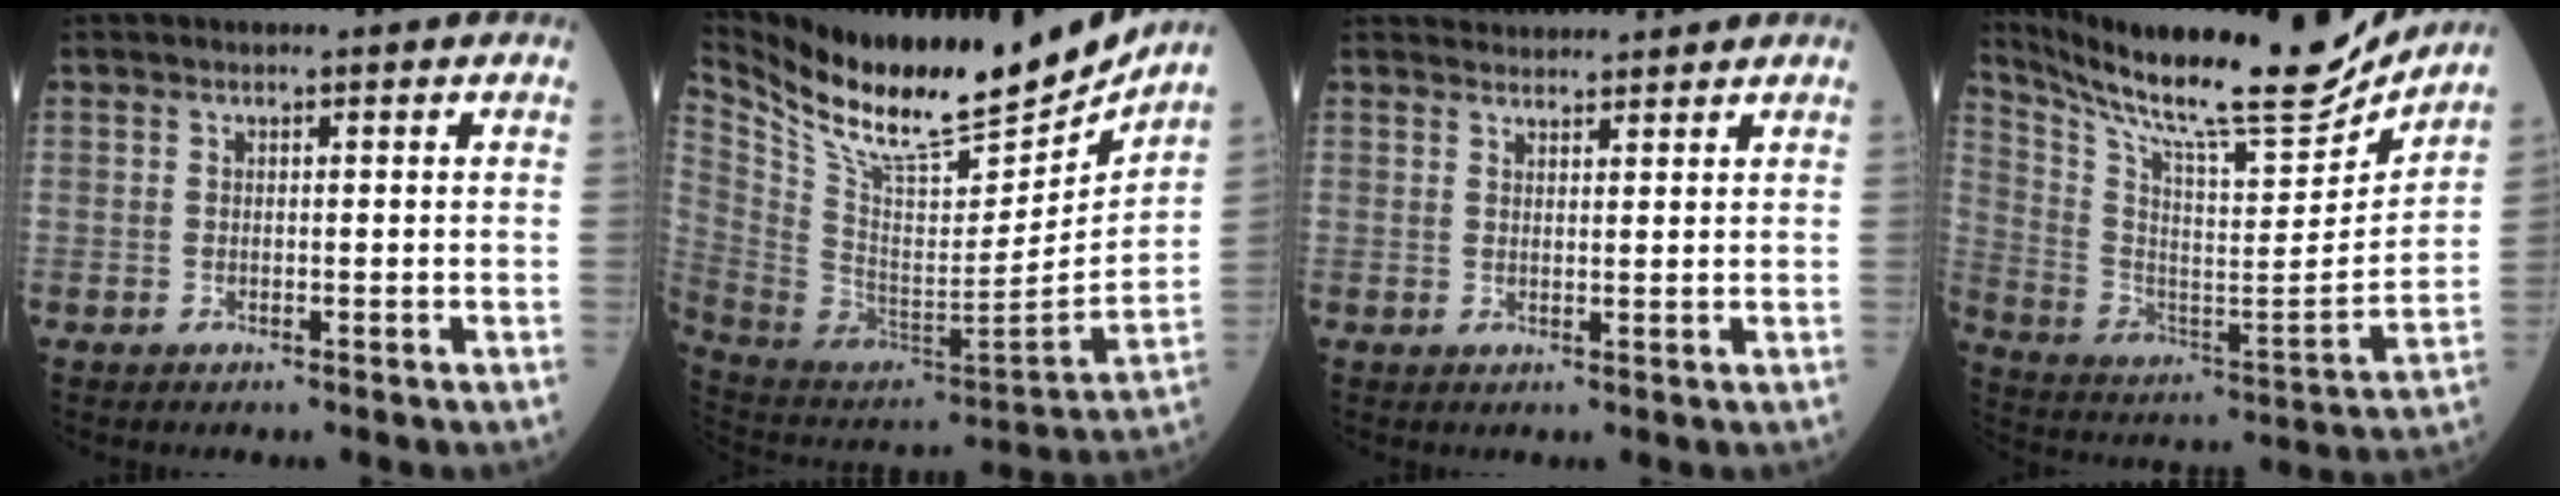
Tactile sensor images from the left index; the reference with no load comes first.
{"total": 23.4, "force": [20.3, 3.9, 11.1], "torque": [-0.207, -0.041, 0.339]}
{"total": 4.5, "force": [4.4, 0.5, 0.2], "torque": [-0.006, 0.022, 0.064]}
{"total": 23.3, "force": [21.0, 1.6, 9.9], "torque": [-0.190, -0.059, 0.329]}